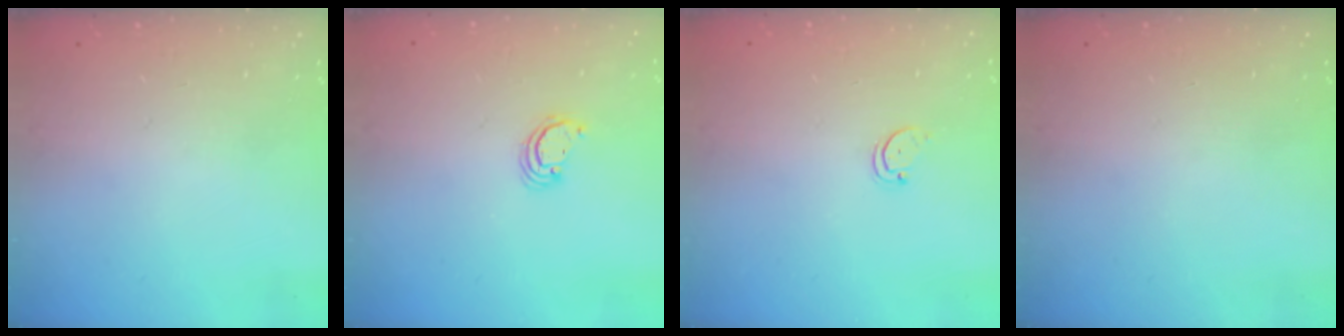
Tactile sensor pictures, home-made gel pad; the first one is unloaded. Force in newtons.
{"total": 2.6, "press": 2.6, "slide": 0.2}
{"total": 1.5, "press": 1.5, "slide": 0.3}
{"total": 0.0}